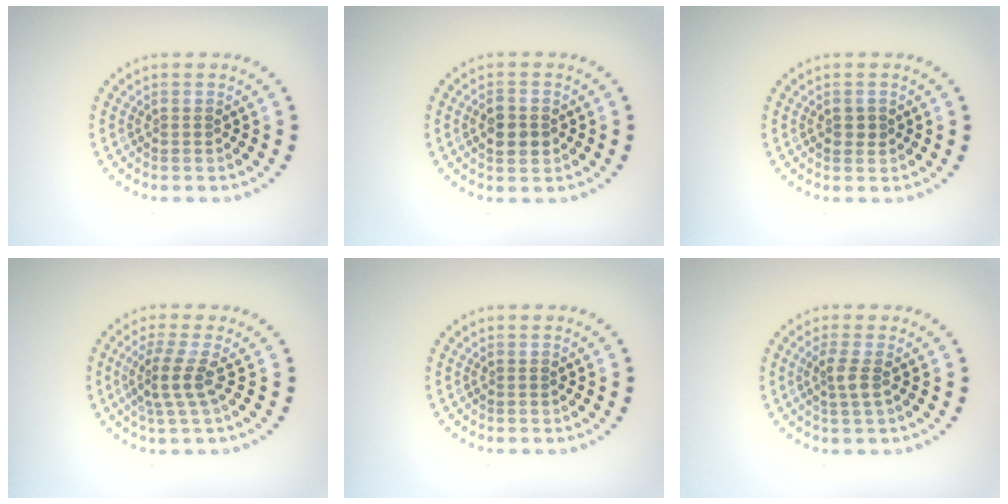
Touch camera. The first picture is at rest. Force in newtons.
{"total": 2.9, "press": 2.9, "slide": 0.1}
{"total": 1.2, "press": 1.2, "slide": 0.1}
{"total": 2.7, "press": 1.9, "slide": 1.9}
{"total": 0.0}
{"total": 1.8, "press": 1.5, "slide": 1.0}